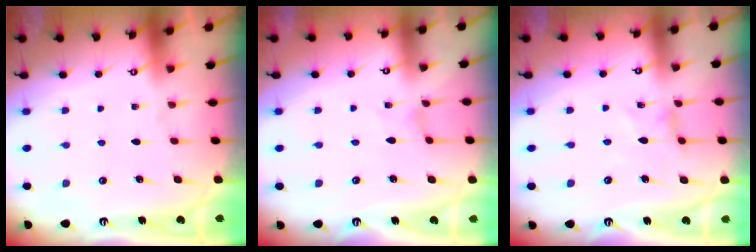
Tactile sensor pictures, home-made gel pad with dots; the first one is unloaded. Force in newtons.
{"total": 0.0}
{"total": 1.5, "press": 1.5, "slide": 0.3}